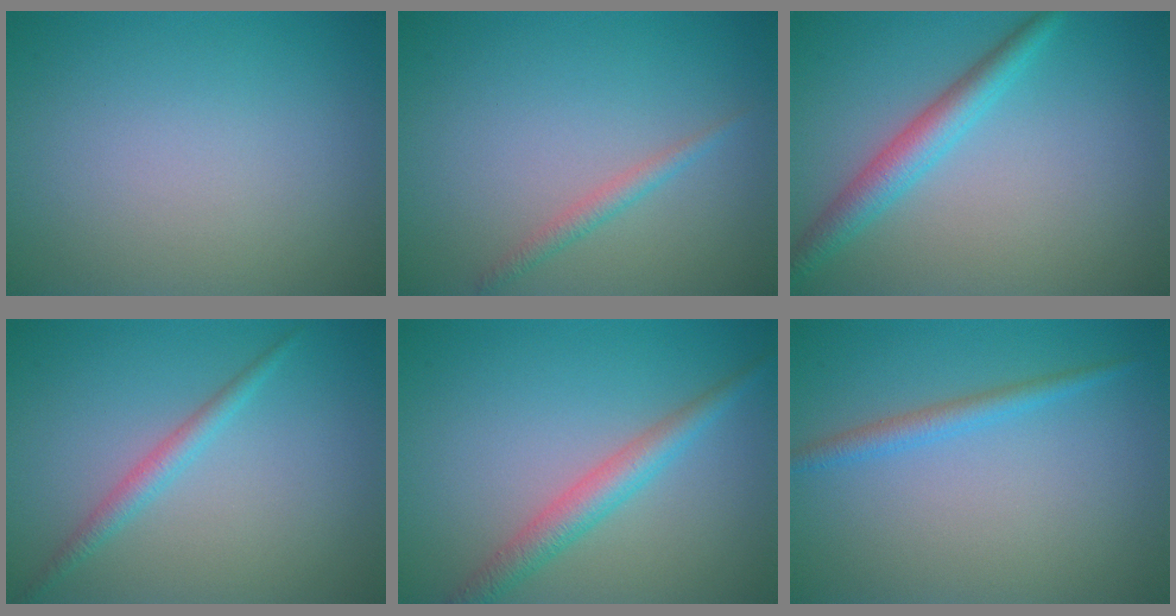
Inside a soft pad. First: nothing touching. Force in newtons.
{"total": 1.3, "press": 1.3, "slide": 0.1}
{"total": 3.4, "press": 3.4, "slide": 0.1}
{"total": 1.8, "press": 1.8, "slide": 0.0}
{"total": 3.0, "press": 3.0, "slide": 0.0}
{"total": 1.8, "press": 1.8, "slide": 0.1}